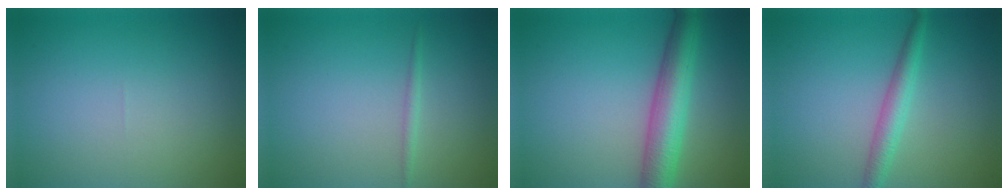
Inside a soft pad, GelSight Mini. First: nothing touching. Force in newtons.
{"total": 0.7, "press": 0.7, "slide": 0.0}
{"total": 5.7, "press": 5.7, "slide": 0.1}
{"total": 2.4, "press": 2.4, "slide": 0.0}